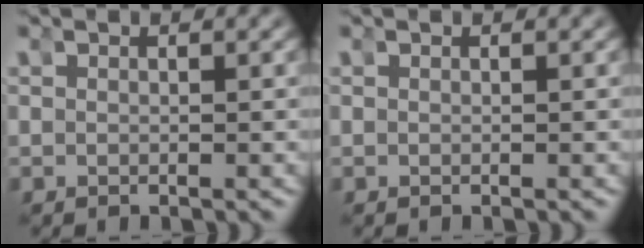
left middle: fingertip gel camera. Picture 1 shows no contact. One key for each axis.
{"total": 0.0}